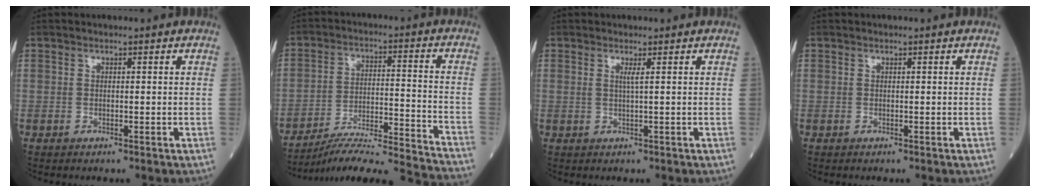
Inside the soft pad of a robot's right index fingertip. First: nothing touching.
{"total": 19.9, "force": [-18.8, -1.7, 6.5], "torque": [-0.080, -0.014, -0.275]}
{"total": 1.1, "force": [0.4, -0.3, 0.9], "torque": [-0.025, -0.002, 0.010]}
{"total": 0.0}